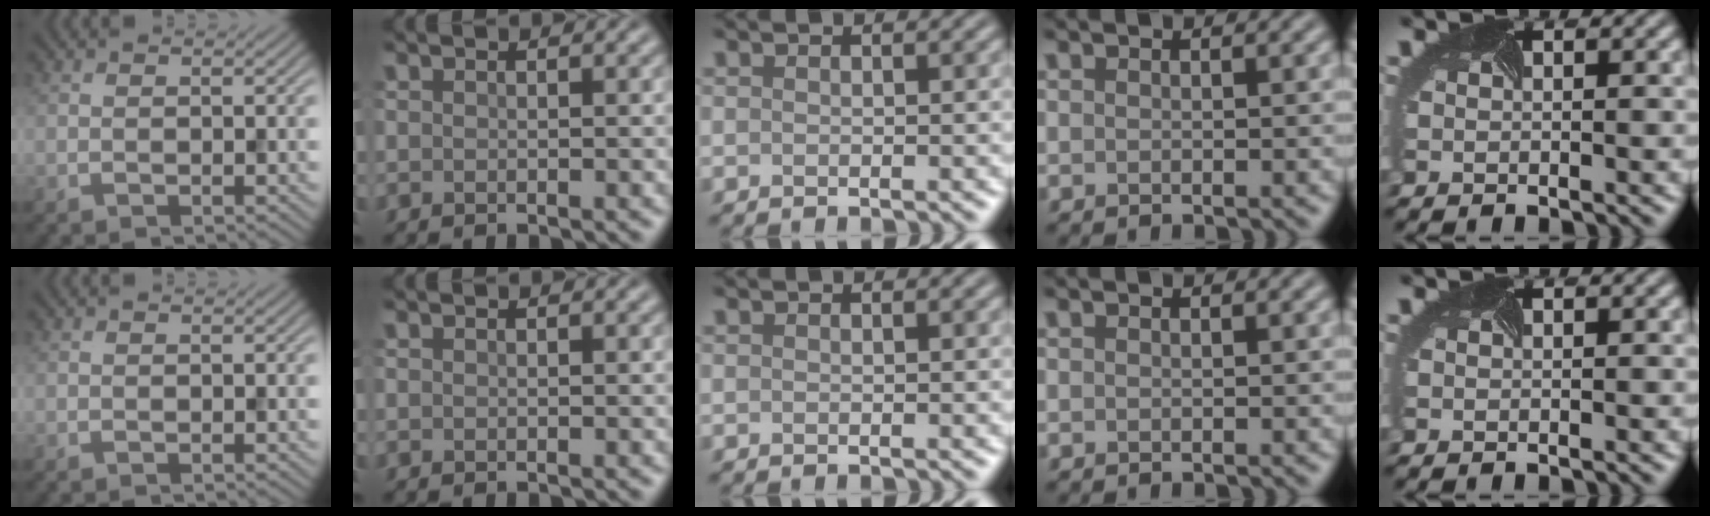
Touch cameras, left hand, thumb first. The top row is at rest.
{}